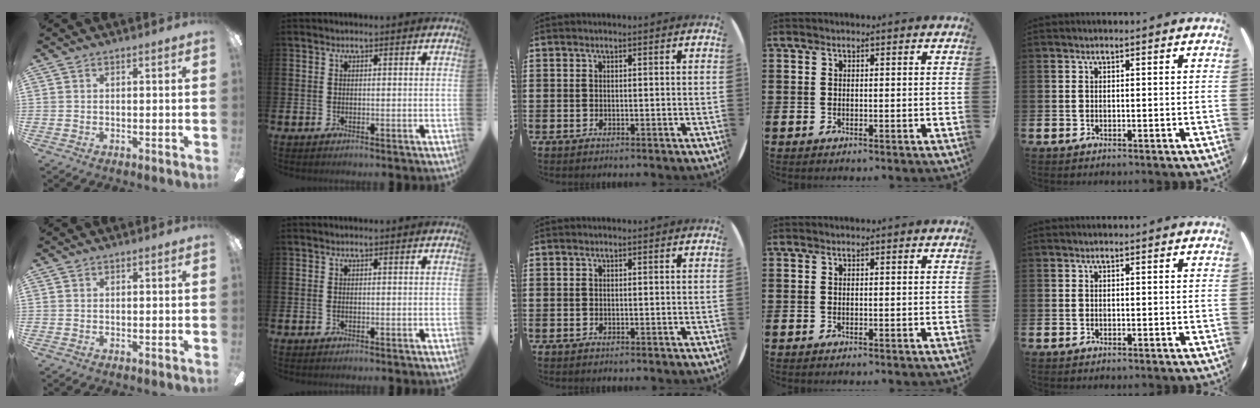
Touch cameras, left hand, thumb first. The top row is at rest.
{"thumb": {"total": 0.5, "force": [0.1, 0.5, 0.0], "torque": [0.001, 0.005, 0.000]}}